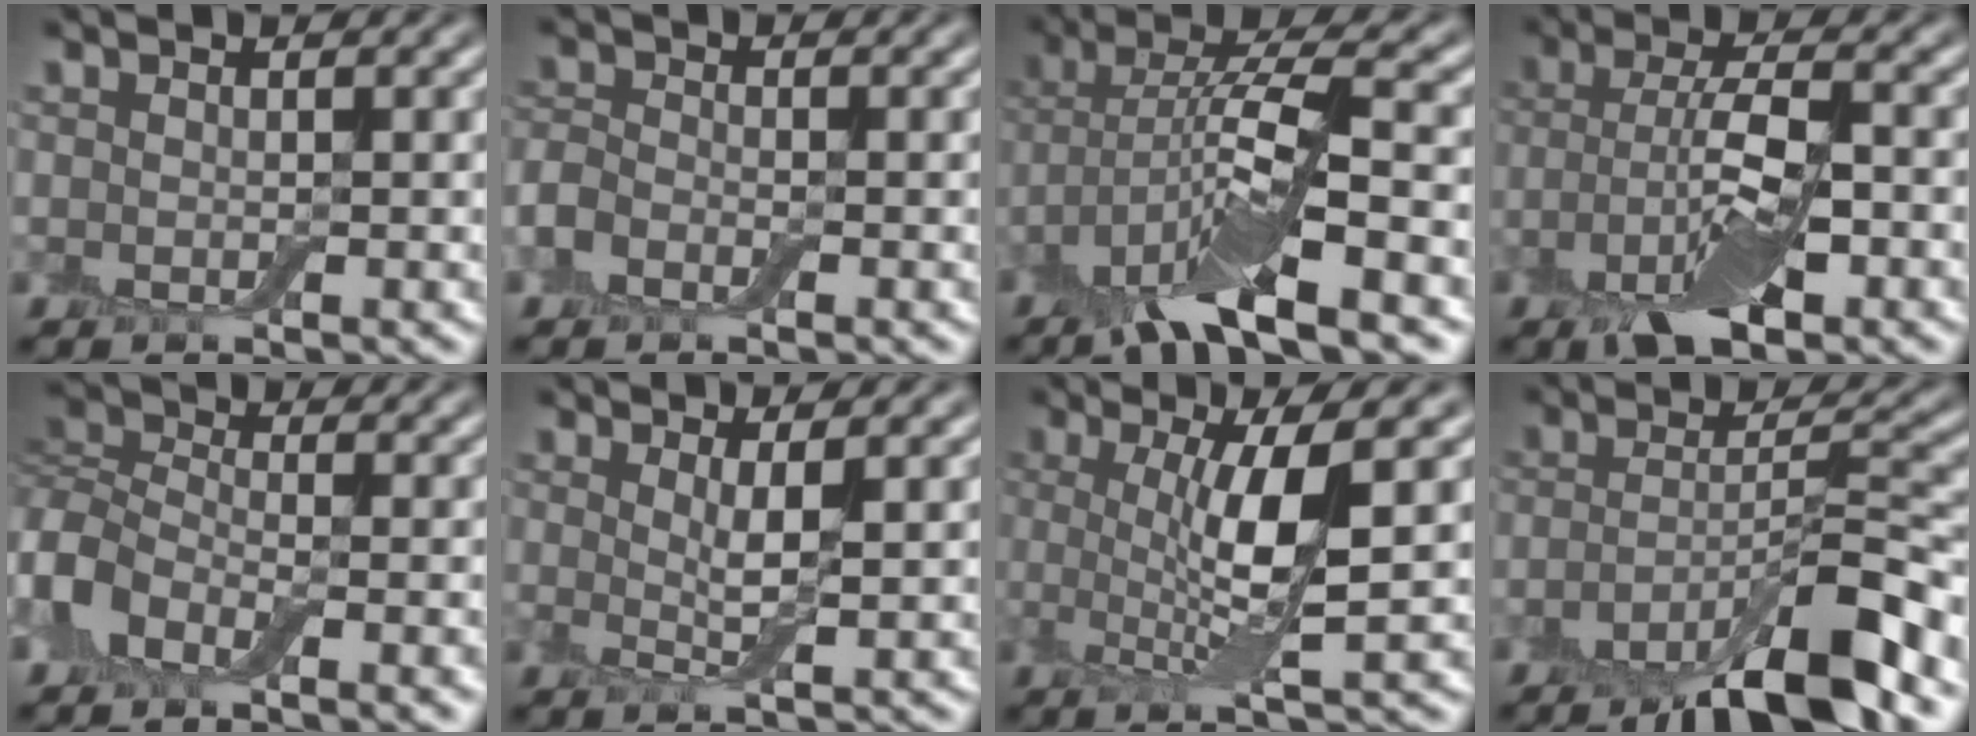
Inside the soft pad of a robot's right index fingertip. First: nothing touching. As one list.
[{"total": 1.8, "force": [-1.1, 1.2, 0.7], "torque": [-0.016, 0.007, -0.032]}, {"total": 8.8, "force": [-3.5, 2.7, 7.6], "torque": [-0.143, 0.014, -0.079]}, {"total": 6.4, "force": [-2.2, 2.7, 5.4], "torque": [-0.106, 0.007, -0.043]}, {"total": 5.3, "force": [-3.0, 3.1, 3.2], "torque": [-0.058, 0.006, -0.069]}, {"total": 2.1, "force": [0.6, 0.3, 1.9], "torque": [-0.036, -0.005, 0.011]}, {"total": 5.2, "force": [1.1, 1.0, 5.0], "torque": [-0.083, 0.005, 0.017]}, {"total": 8.2, "force": [-5.1, 1.8, 6.2], "torque": [-0.089, 0.012, -0.091]}]